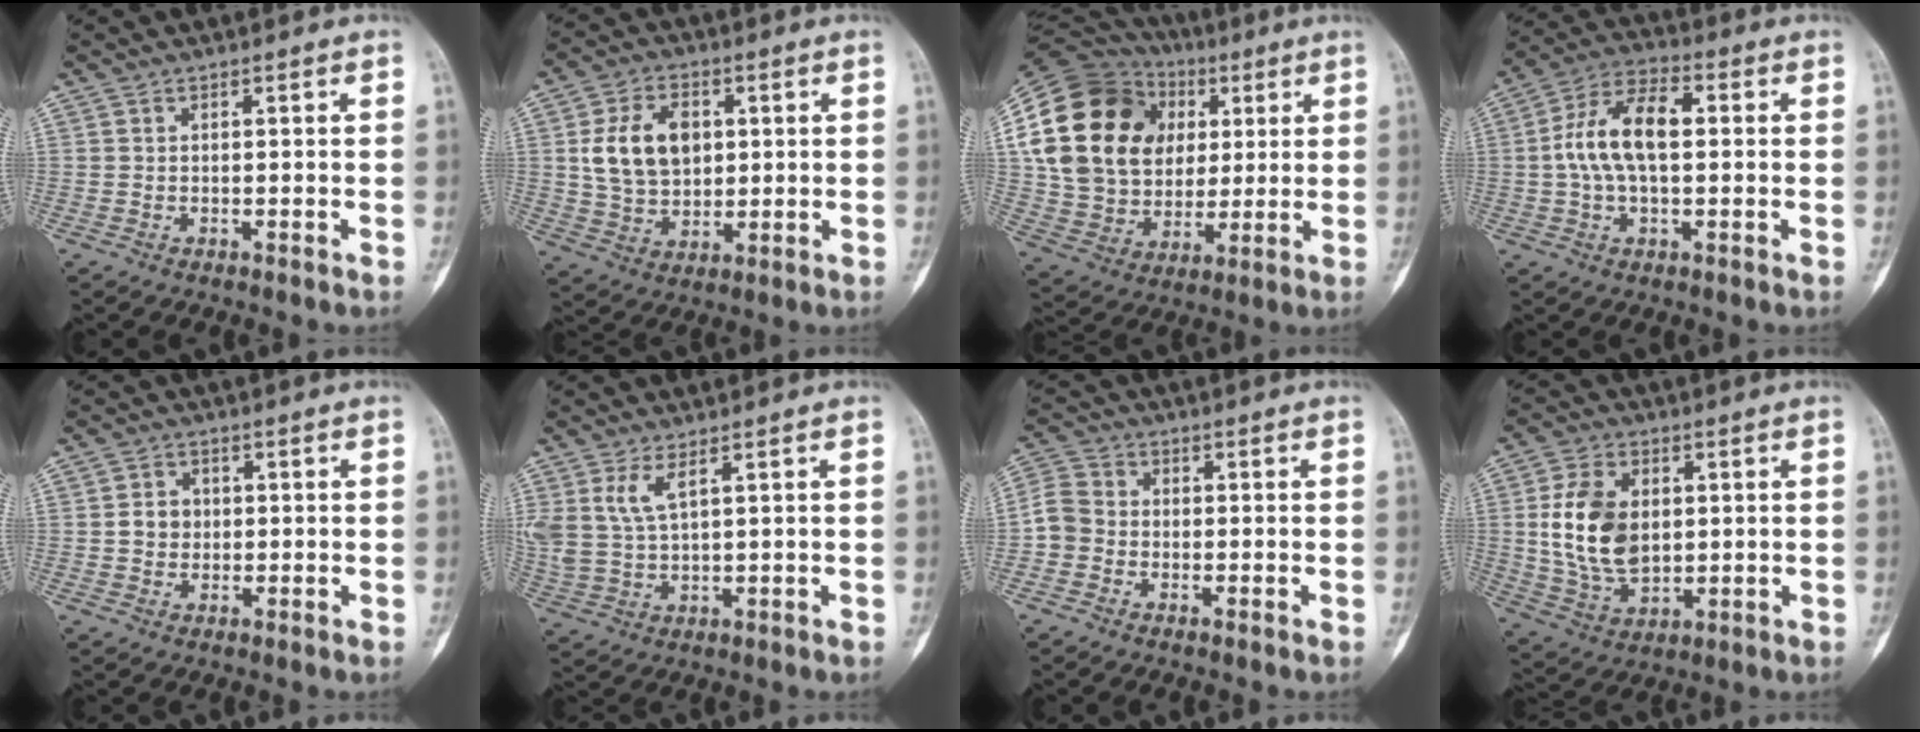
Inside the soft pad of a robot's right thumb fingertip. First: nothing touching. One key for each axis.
{"total": 12.1, "fx": 2.3, "fy": 8.5, "fz": 8.4, "tx": -0.127, "ty": -0.004, "tz": 0.047}
{"total": 26.1, "fx": 6.3, "fy": 19.9, "fz": 15.6, "tx": -0.286, "ty": 0.028, "tz": 0.120}
{"total": 12.2, "fx": 0.8, "fy": 6.4, "fz": 10.3, "tx": -0.201, "ty": 0.028, "tz": 0.008}
{"total": 3.6, "fx": 0.0, "fy": 3.2, "fz": 1.6, "tx": -0.011, "ty": 0.008, "tz": -0.004}
{"total": 6.1, "fx": 2.9, "fy": 2.4, "fz": 4.8, "tx": -0.114, "ty": -0.008, "tz": 0.069}
{"total": 5.3, "fx": -1.5, "fy": 4.7, "fz": 2.2, "tx": -0.037, "ty": 0.017, "tz": -0.042}
{"total": 13.3, "fx": 1.5, "fy": 8.8, "fz": 9.9, "tx": -0.167, "ty": -0.008, "tz": 0.036}